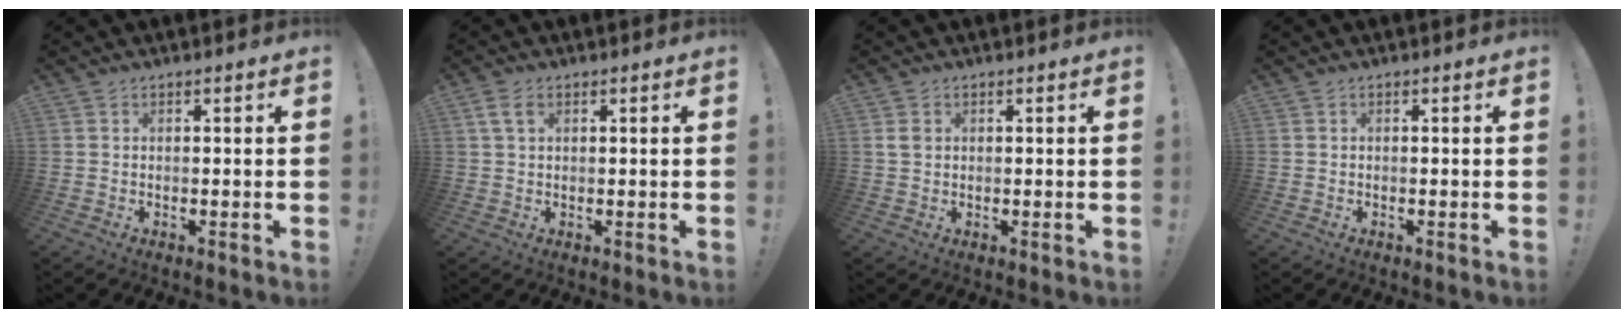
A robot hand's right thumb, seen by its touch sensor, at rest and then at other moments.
{"total": 3.9, "force": [1.7, 2.0, 2.9], "torque": [-0.055, 0.003, 0.032]}
{"total": 2.1, "force": [0.7, 1.6, 1.2], "torque": [-0.020, 0.003, 0.012]}
{"total": 0.0}